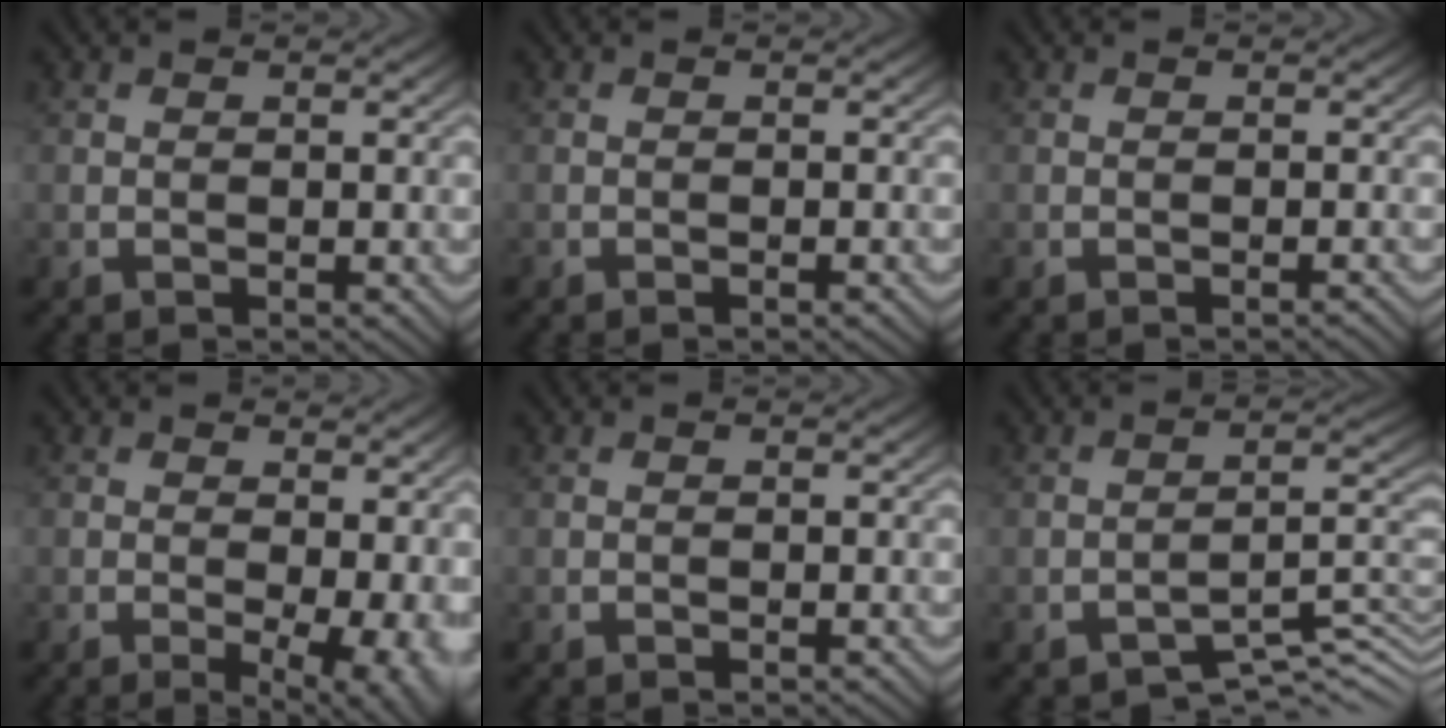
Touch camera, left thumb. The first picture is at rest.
{"total": 0.6, "force": [-0.5, 0.0, 0.4], "torque": [-0.004, 0.001, -0.009]}
{"total": 0.7, "force": [-0.6, 0.0, 0.4], "torque": [-0.005, 0.003, -0.012]}
{"total": 6.5, "force": [-1.1, 2.7, 5.9], "torque": [-0.075, -0.006, -0.010]}
{"total": 0.0}
{"total": 5.6, "force": [-4.0, 1.8, 3.5], "torque": [-0.041, 0.003, -0.065]}